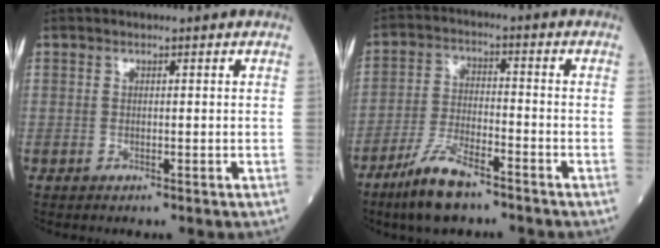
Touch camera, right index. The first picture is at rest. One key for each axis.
{"total": 8.6, "fx": -6.2, "fy": 2.0, "fz": 5.6, "tx": -0.120, "ty": -0.014, "tz": -0.119}